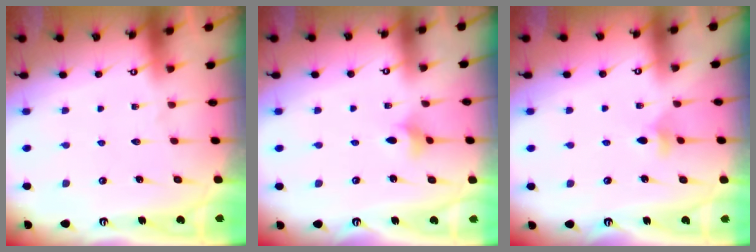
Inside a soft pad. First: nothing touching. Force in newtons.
{"total": 2.8, "press": 2.7, "slide": 0.7}
{"total": 5.0, "press": 4.9, "slide": 0.9}